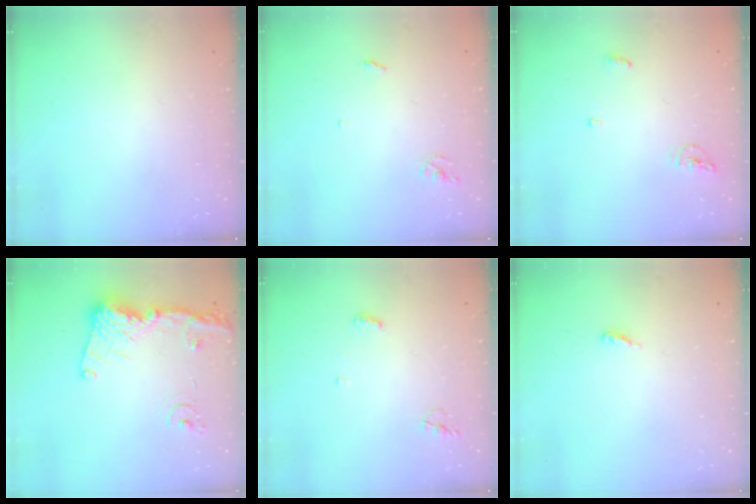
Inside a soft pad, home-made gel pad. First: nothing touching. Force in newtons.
{"total": 2.6, "press": 2.6, "slide": 0.2}
{"total": 5.6, "press": 5.6, "slide": 0.2}
{"total": 16.7, "press": 16.6, "slide": 1.9}
{"total": 4.0, "press": 3.9, "slide": 0.3}
{"total": 3.9, "press": 3.9, "slide": 0.3}